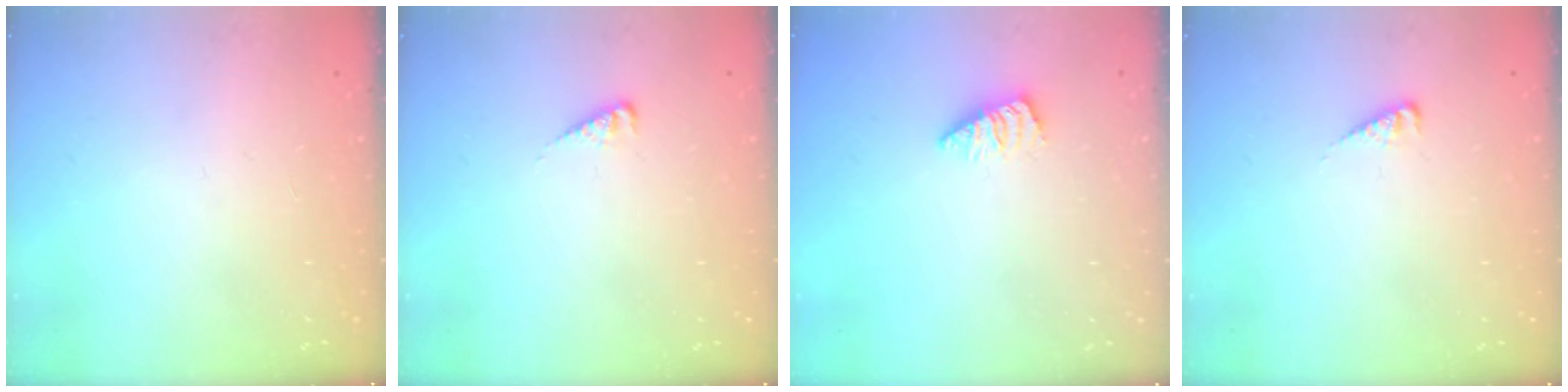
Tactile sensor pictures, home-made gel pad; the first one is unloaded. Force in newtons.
{"total": 2.6, "press": 2.6, "slide": 0.5}
{"total": 1.8, "press": 1.8, "slide": 0.3}
{"total": 2.6, "press": 2.6, "slide": 0.5}